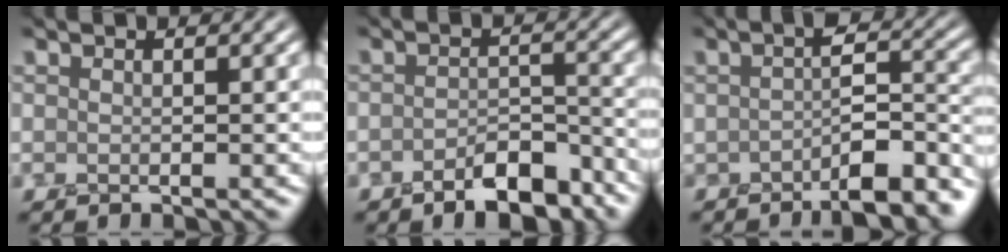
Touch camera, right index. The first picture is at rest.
{"total": 4.8, "force": [-3.2, 2.1, 3.0], "torque": [-0.041, 0.004, -0.052]}
{"total": 6.8, "force": [-3.9, 2.5, 5.1], "torque": [-0.069, 0.000, -0.060]}